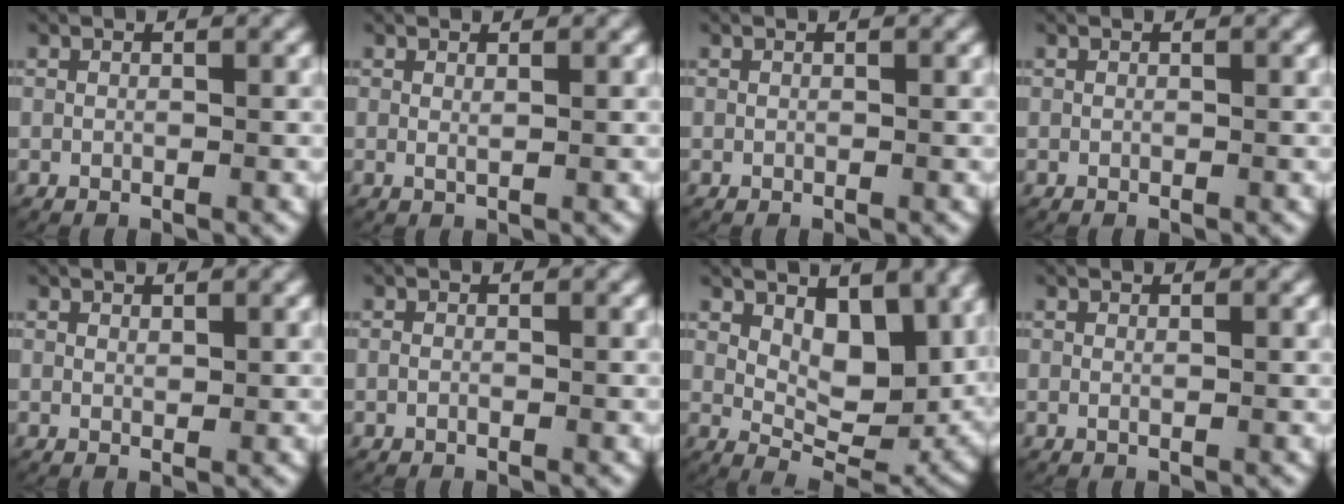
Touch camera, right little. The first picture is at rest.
{"total": 0.7, "force": [0.3, 0.2, 0.7], "torque": [-0.014, 0.003, 0.004]}
{"total": 0.0}
{"total": 0.0}
{"total": 0.6, "force": [0.5, 0.2, 0.4], "torque": [-0.005, -0.002, 0.009]}
{"total": 0.0}
{"total": 7.7, "force": [2.4, 3.8, 6.3], "torque": [-0.067, -0.026, 0.046]}
{"total": 0.0}